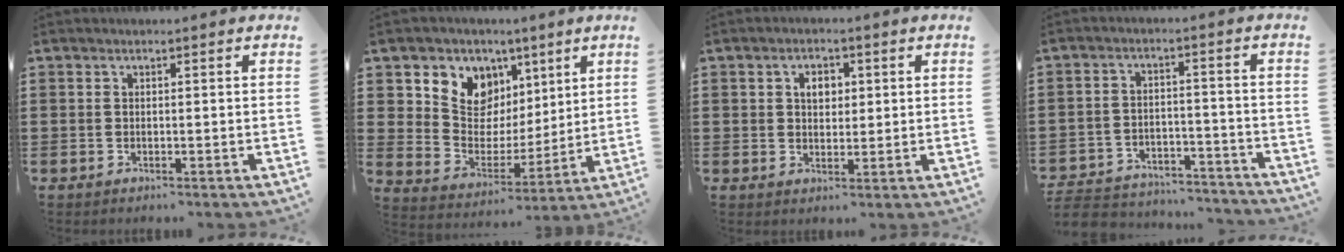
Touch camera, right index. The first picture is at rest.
{"total": 8.0, "force": [4.3, 6.6, 1.8], "torque": [-0.071, -0.036, 0.077]}
{"total": 3.2, "force": [0.8, 2.2, 2.1], "torque": [-0.041, 0.009, 0.010]}
{"total": 5.7, "force": [-5.6, 1.0, 1.0], "torque": [-0.027, 0.008, -0.112]}